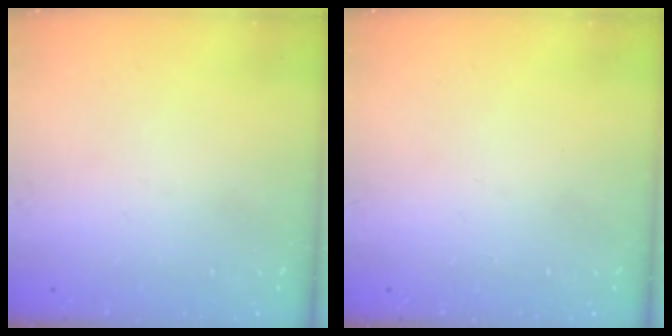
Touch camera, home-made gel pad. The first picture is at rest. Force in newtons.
{"total": 0.0}